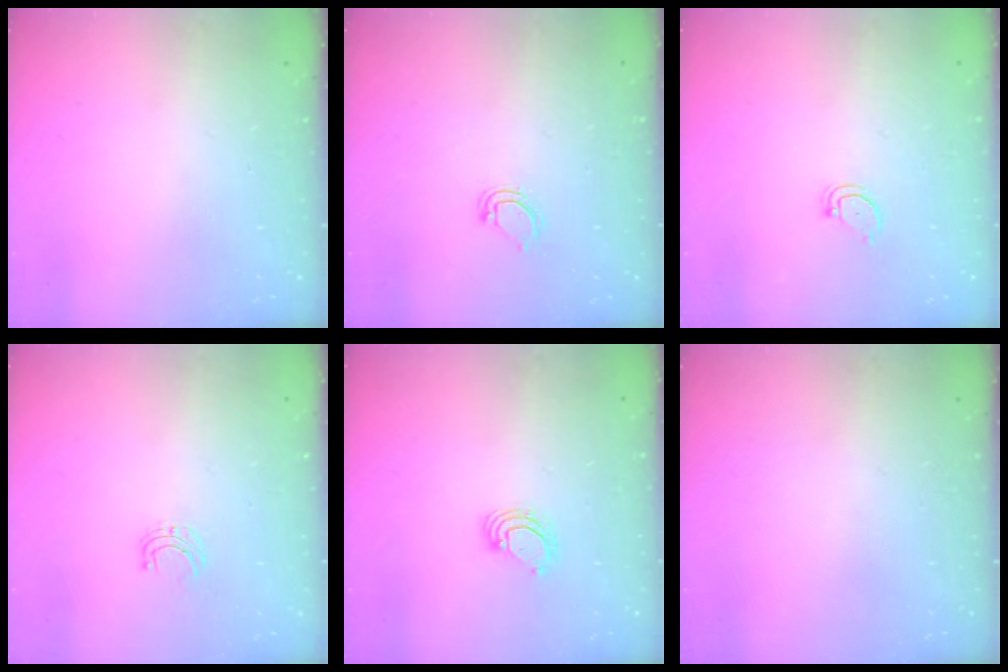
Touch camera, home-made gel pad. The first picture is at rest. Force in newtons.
{"total": 4.7, "press": 4.7, "slide": 0.2}
{"total": 2.4, "press": 2.4, "slide": 0.2}
{"total": 4.0, "press": 4.0, "slide": 0.3}
{"total": 3.4, "press": 3.4, "slide": 0.2}
{"total": 0.0}